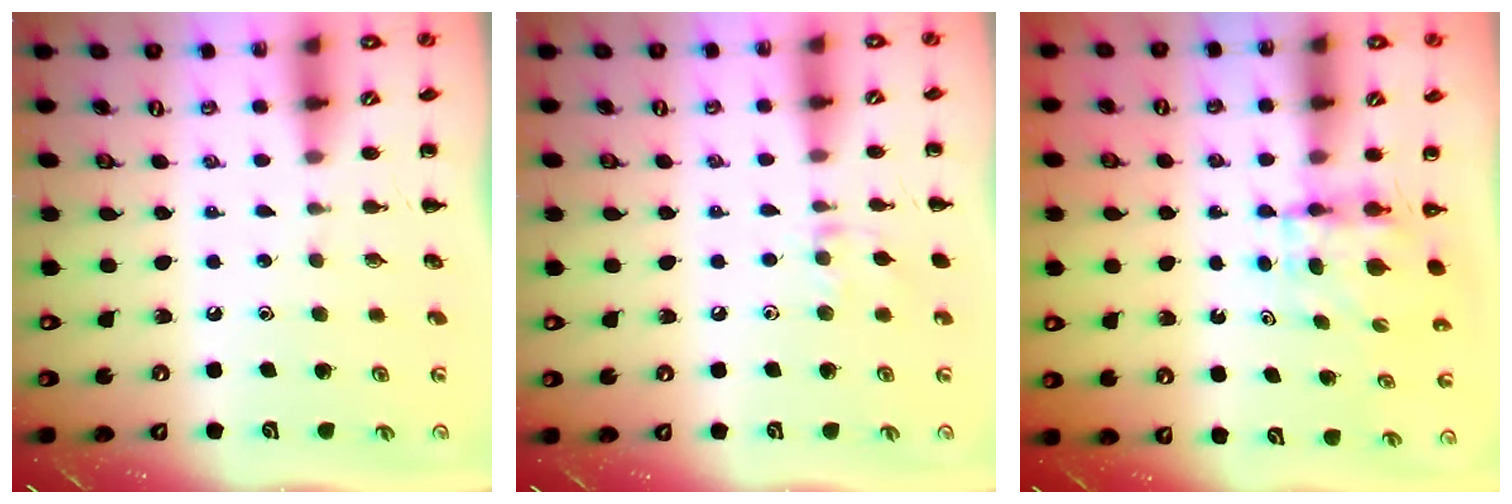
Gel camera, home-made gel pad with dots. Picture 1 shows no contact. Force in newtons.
{"total": 8.3, "press": 8.1, "slide": 1.5}
{"total": 4.0, "press": 3.9, "slide": 0.3}